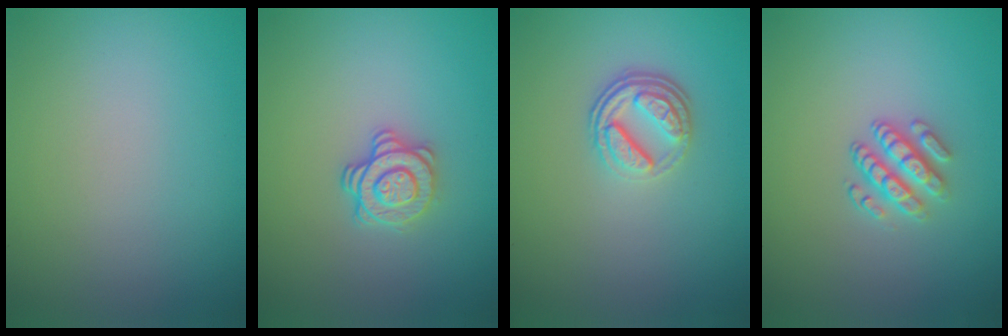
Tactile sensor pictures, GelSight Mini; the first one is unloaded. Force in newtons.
{"total": 2.9, "press": 2.5, "slide": 1.4}
{"total": 3.5, "press": 2.6, "slide": 2.3}
{"total": 2.9, "press": 2.5, "slide": 1.5}